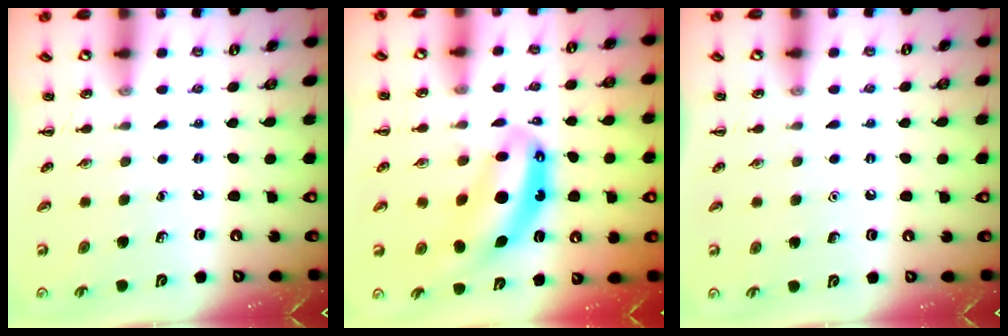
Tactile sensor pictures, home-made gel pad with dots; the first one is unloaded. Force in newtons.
{"total": 8.6, "press": 8.3, "slide": 2.2}
{"total": 1.6, "press": 1.6, "slide": 0.1}